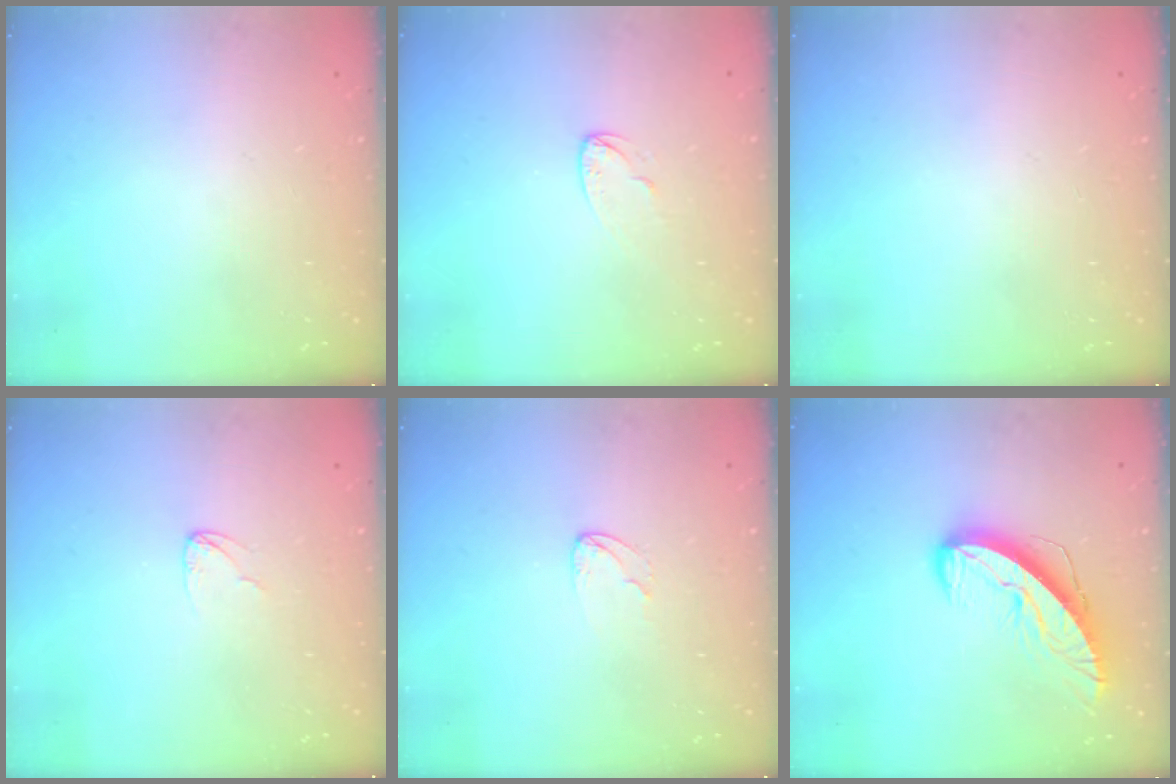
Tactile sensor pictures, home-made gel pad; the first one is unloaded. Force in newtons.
{"total": 3.6, "press": 3.6, "slide": 0.2}
{"total": 0.0}
{"total": 2.3, "press": 2.3, "slide": 0.1}
{"total": 3.7, "press": 3.7, "slide": 0.3}
{"total": 11.0, "press": 11.0, "slide": 1.3}